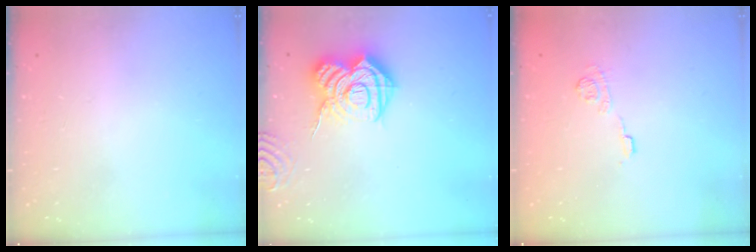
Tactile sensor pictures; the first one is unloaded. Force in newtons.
{"total": 17.2, "press": 17.2, "slide": 1.5}
{"total": 8.0, "press": 7.9, "slide": 1.0}